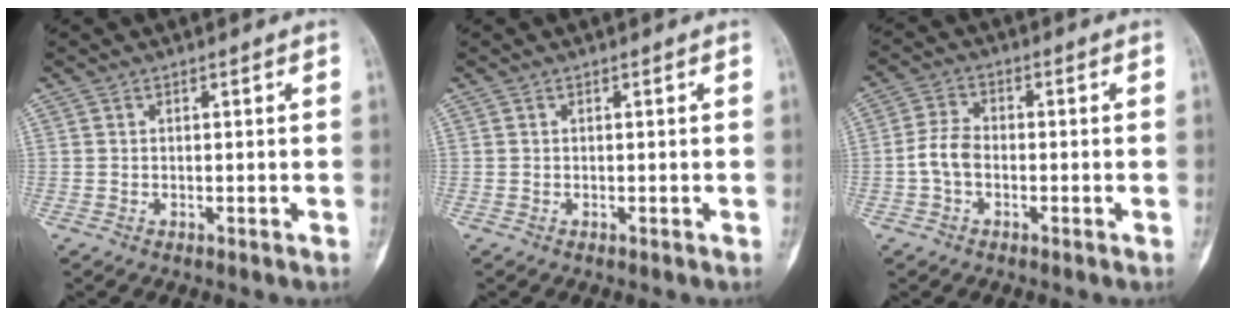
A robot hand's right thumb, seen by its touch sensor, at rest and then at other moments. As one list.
[{"total": 0.0}, {"total": 4.8, "force": [-1.3, 3.1, 3.4], "torque": [-0.069, 0.017, -0.031]}]